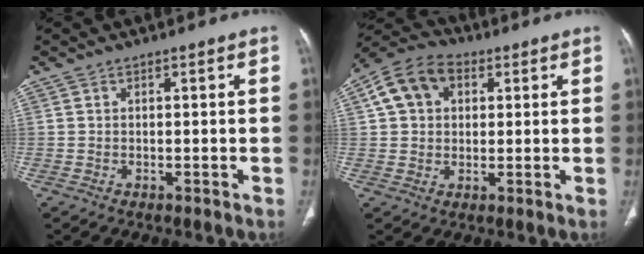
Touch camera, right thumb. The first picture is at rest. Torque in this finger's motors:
{"motor_torque": [1.21, 1.11, 0.55, -0.49, 0.08]}